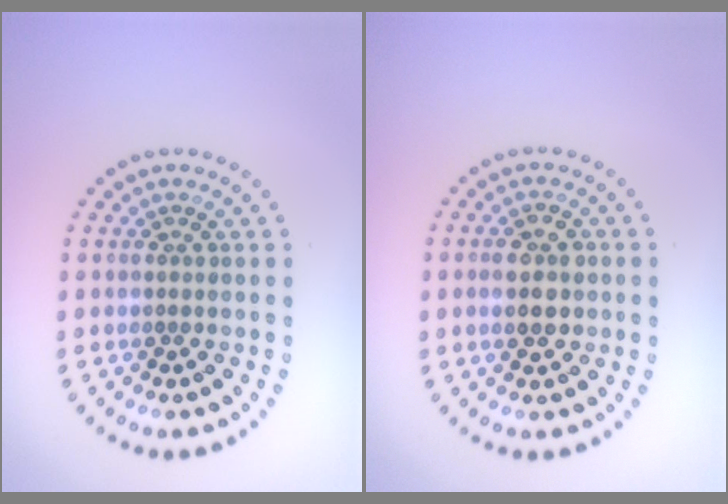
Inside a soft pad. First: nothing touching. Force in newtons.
{"total": 2.8, "press": 2.8, "slide": 0.1}